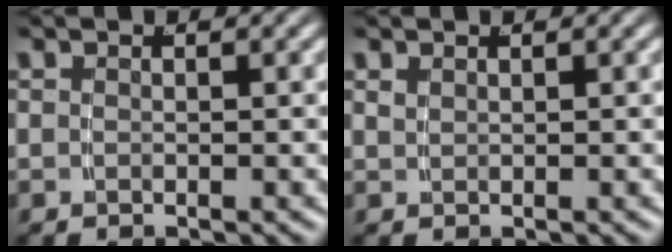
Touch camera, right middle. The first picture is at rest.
{"total": 0.8, "force": [0.6, -0.5, 0.0], "torque": [0.005, -0.001, 0.019]}